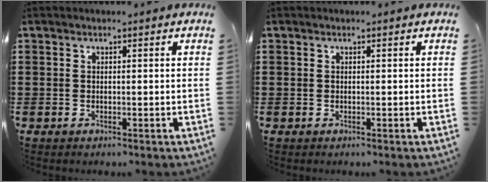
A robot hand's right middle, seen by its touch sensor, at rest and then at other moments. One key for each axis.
{"total": 0.0}